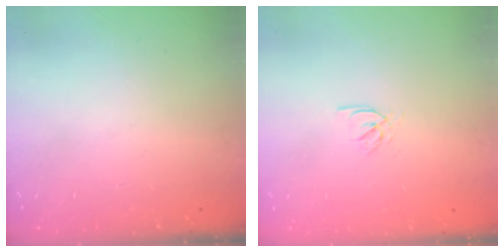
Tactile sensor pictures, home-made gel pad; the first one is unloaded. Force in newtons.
{"total": 2.3, "press": 2.2, "slide": 0.3}